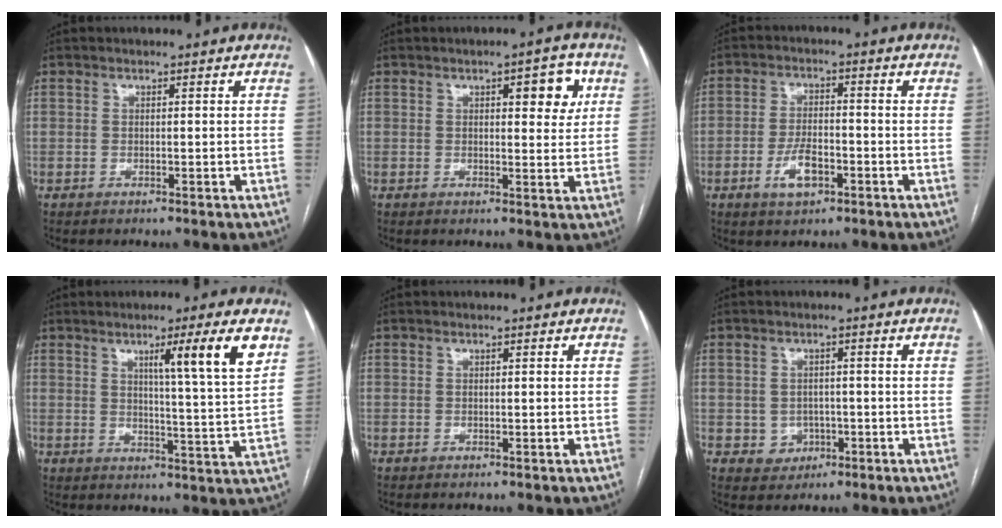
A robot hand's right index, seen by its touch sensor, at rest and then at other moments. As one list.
[{"total": 5.8, "force": [2.3, 1.9, 4.9], "torque": [-0.055, 0.004, 0.027]}, {"total": 5.5, "force": [-2.4, 2.4, 4.3], "torque": [-0.082, 0.003, -0.041]}, {"total": 10.0, "force": [4.9, -1.3, 8.7], "torque": [-0.125, -0.008, 0.073]}, {"total": 0.0}, {"total": 3.5, "force": [-0.8, 3.3, 0.7], "torque": [0.001, 0.008, -0.003]}]